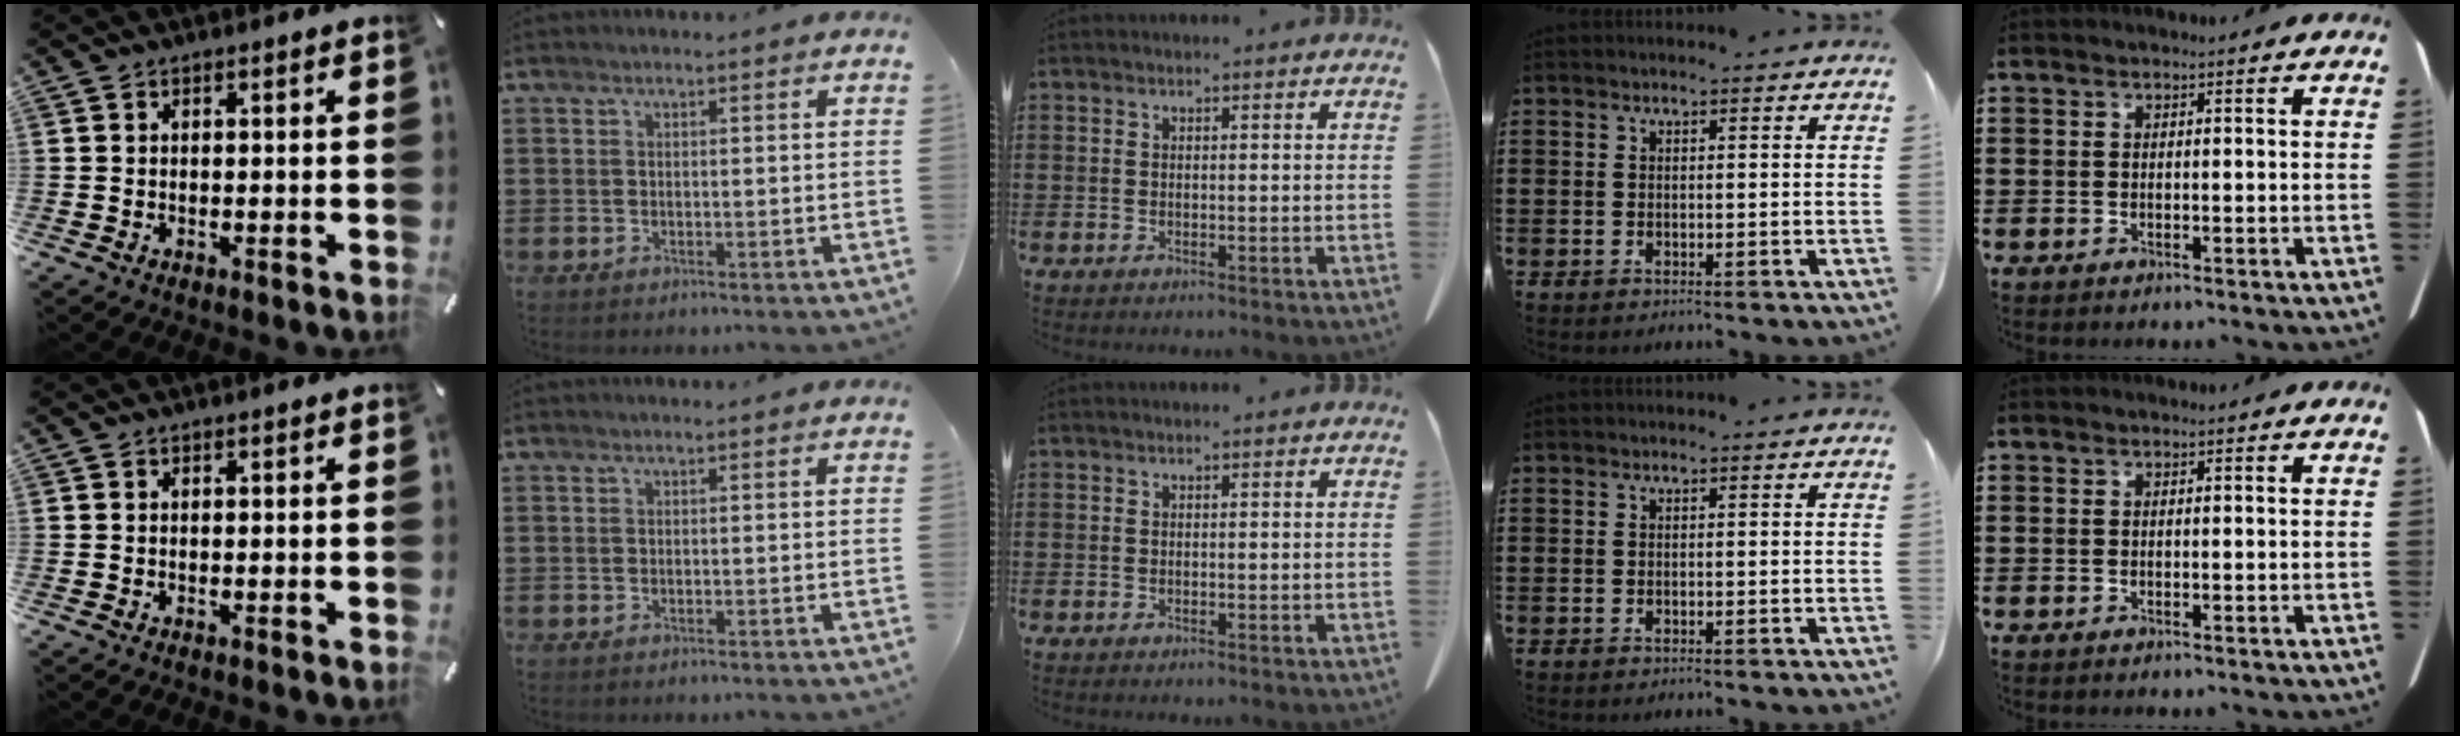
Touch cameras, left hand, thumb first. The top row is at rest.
{}